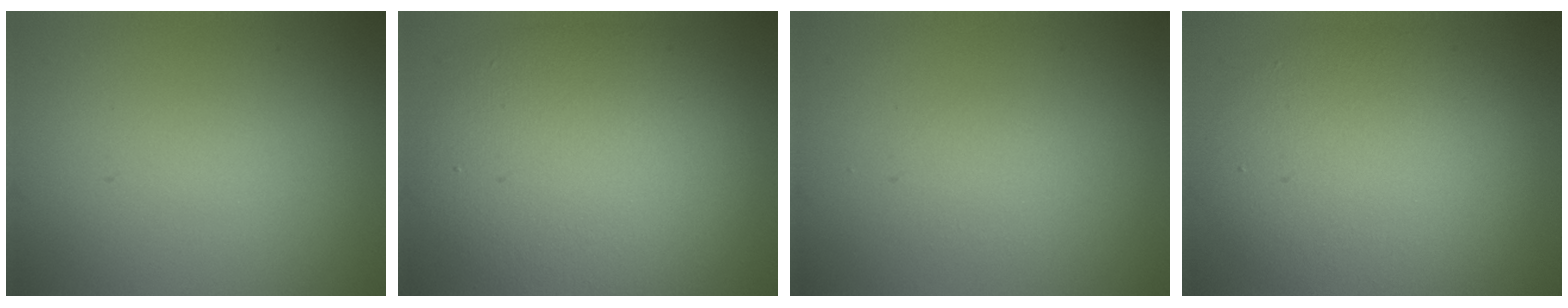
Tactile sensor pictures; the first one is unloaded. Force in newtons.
{"total": 10.4, "press": 10.4, "slide": 0.6}
{"total": 1.1, "press": 1.1, "slide": 0.0}
{"total": 8.6, "press": 8.6, "slide": 0.6}